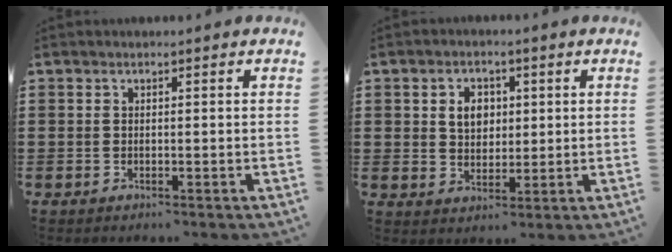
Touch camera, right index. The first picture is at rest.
{"total": 4.3, "force": [1.0, 3.3, 2.6], "torque": [-0.053, 0.011, 0.013]}